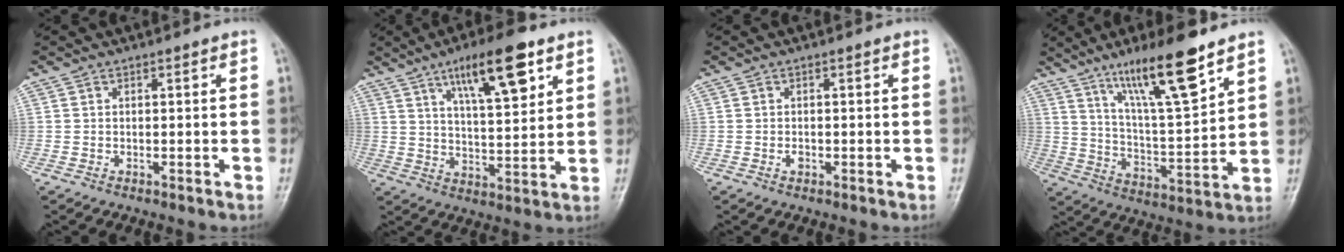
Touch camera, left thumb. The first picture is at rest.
{"total": 14.1, "force": [7.4, 4.1, 11.2], "torque": [-0.161, -0.033, 0.122]}
{"total": 1.1, "force": [-0.3, 0.8, 0.7], "torque": [-0.007, 0.001, -0.006]}
{"total": 15.7, "force": [10.3, 2.5, 11.6], "torque": [-0.193, -0.059, 0.190]}